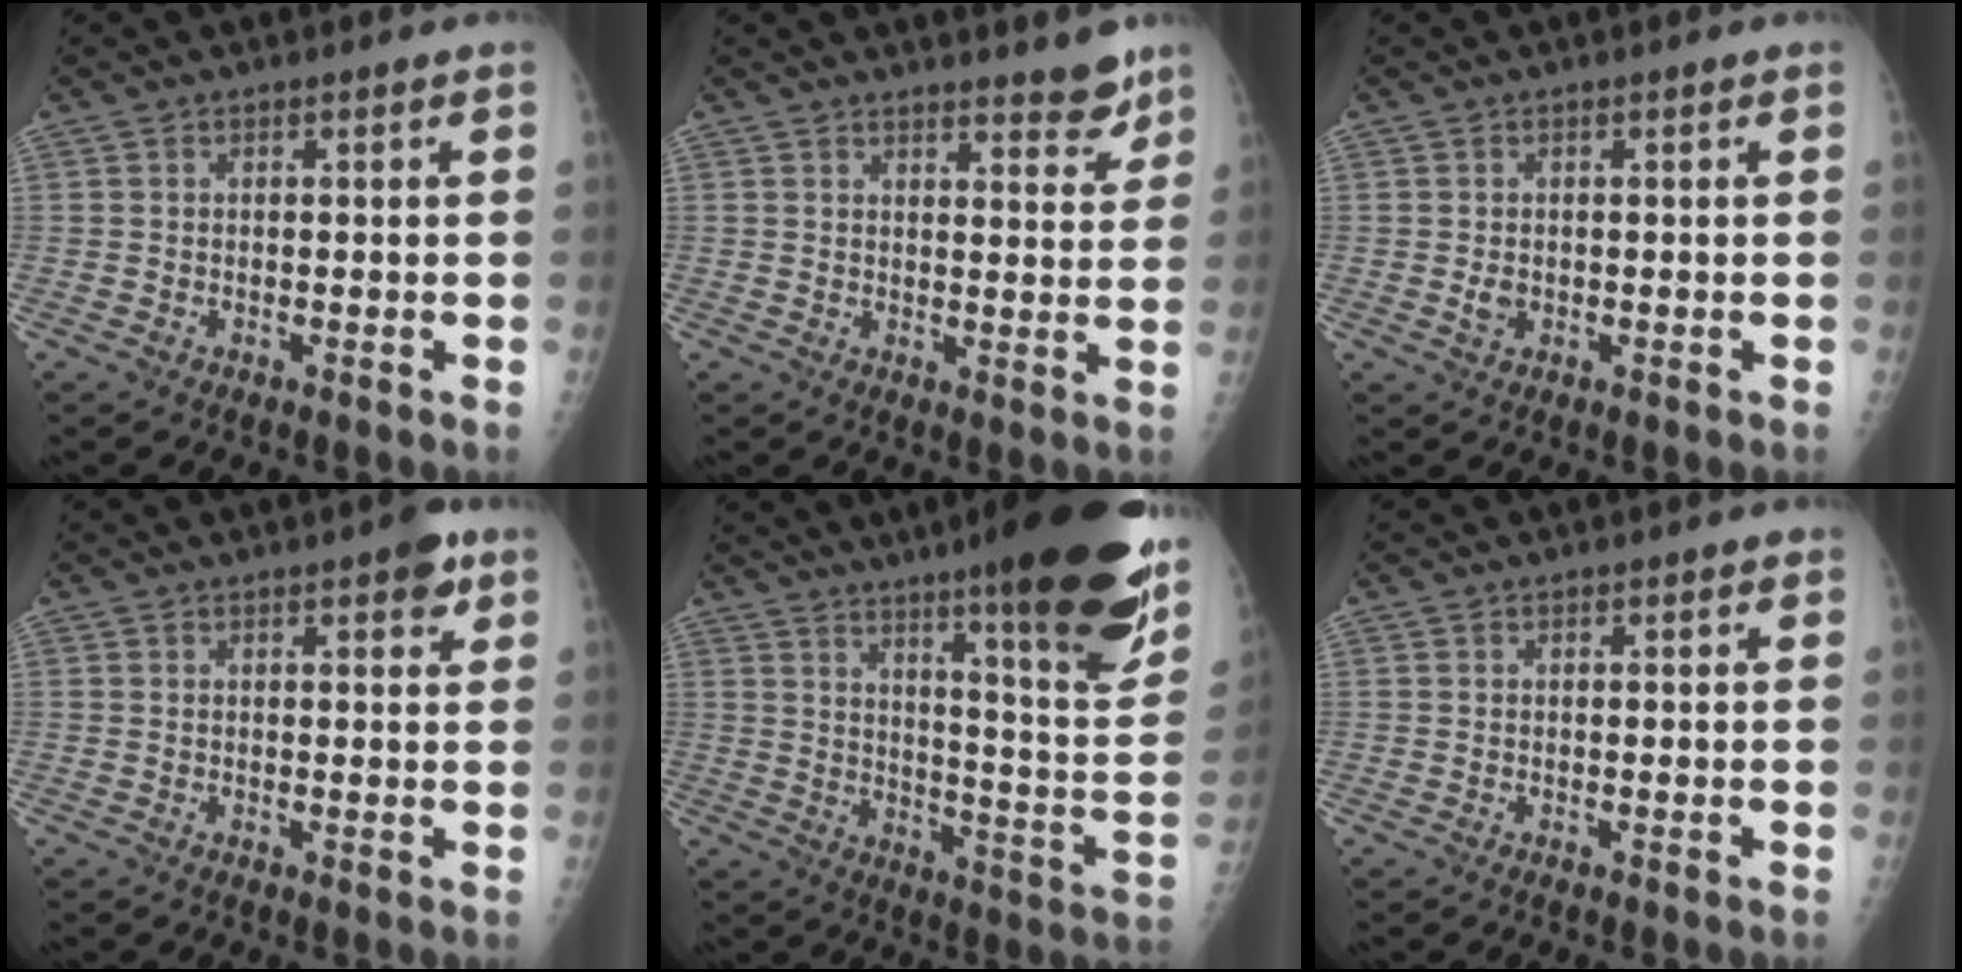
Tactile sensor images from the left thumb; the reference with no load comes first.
{"total": 5.5, "force": [4.7, 1.4, 2.5], "torque": [-0.014, -0.035, 0.058]}
{"total": 1.7, "force": [-0.1, 1.3, 1.1], "torque": [-0.015, -0.001, -0.001]}
{"total": 4.0, "force": [2.2, 1.5, 3.0], "torque": [-0.025, -0.006, 0.022]}
{"total": 27.6, "force": [17.2, 4.2, 21.1], "torque": [-0.258, -0.074, 0.243]}
{"total": 0.8, "force": [0.5, 0.4, 0.5], "torque": [-0.003, 0.000, 0.003]}